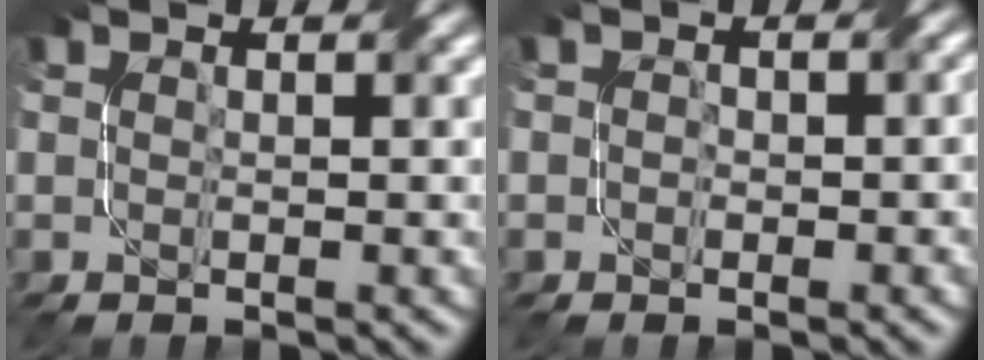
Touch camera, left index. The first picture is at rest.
{"total": 1.4, "force": [0.0, 1.1, 0.9], "torque": [-0.011, -0.001, -0.003]}